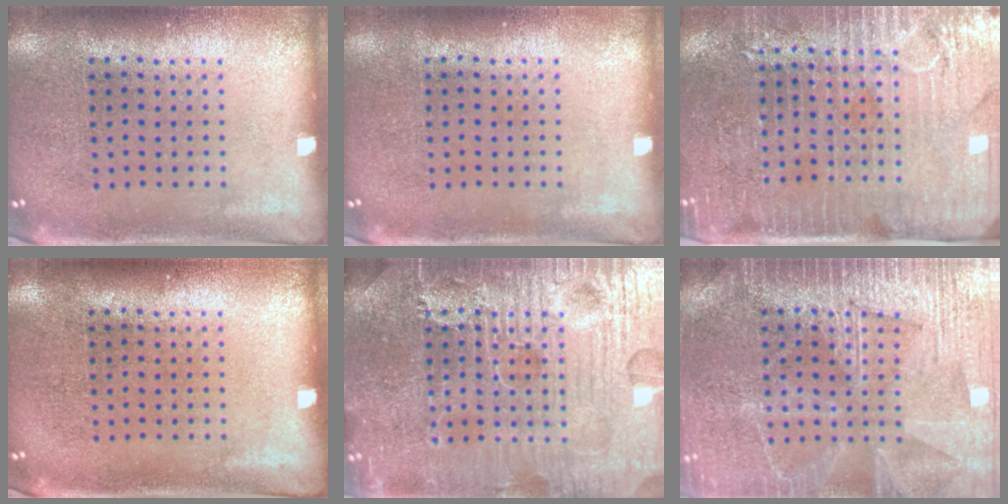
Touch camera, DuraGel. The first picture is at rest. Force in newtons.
{"total": 0.0}
{"total": 3.6, "press": 3.3, "slide": 1.5}
{"total": 0.0}
{"total": 7.8, "press": 7.8, "slide": 0.8}
{"total": 5.6, "press": 5.5, "slide": 0.7}